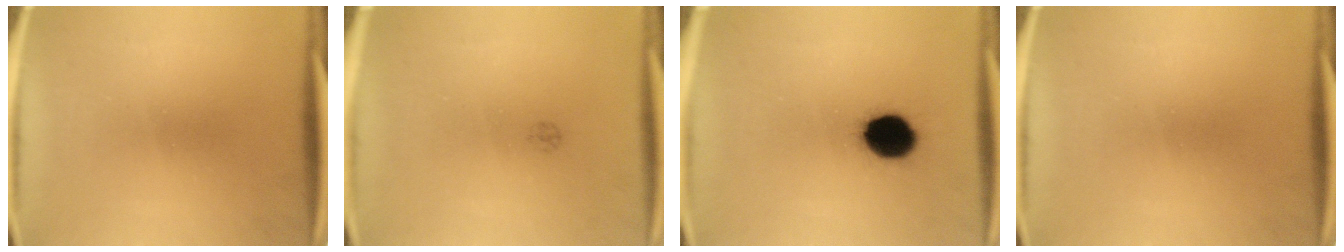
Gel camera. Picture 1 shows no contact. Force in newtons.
{"total": 1.0}
{"total": 12.2}
{"total": 0.0}